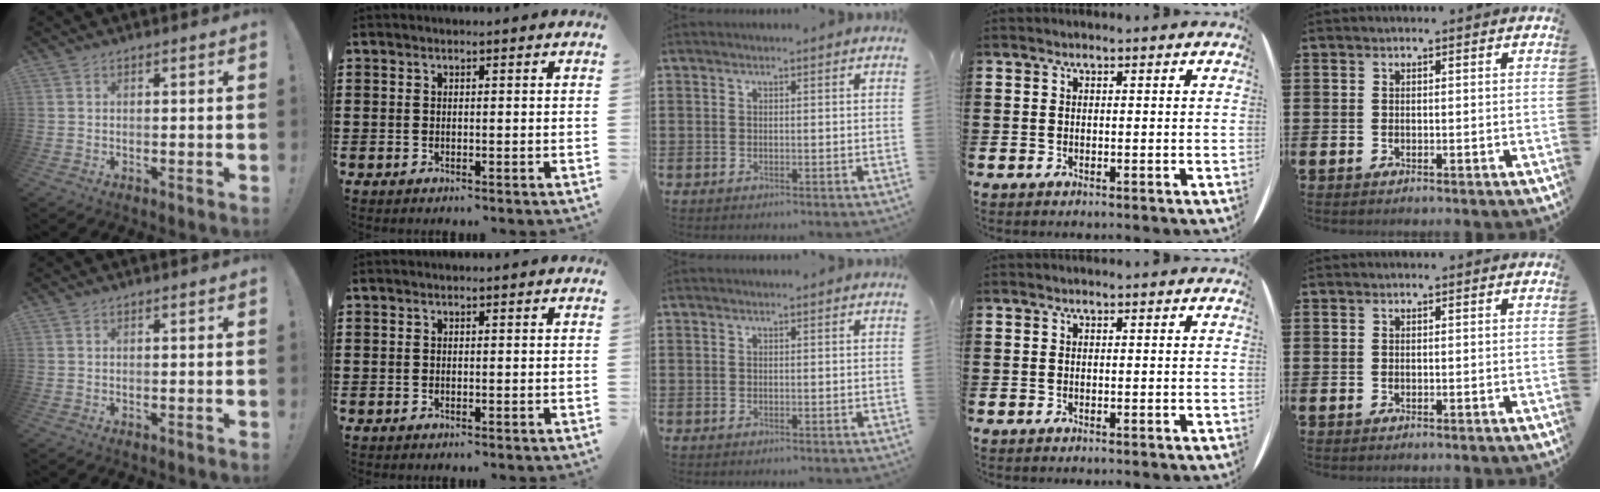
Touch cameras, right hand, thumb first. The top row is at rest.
{}